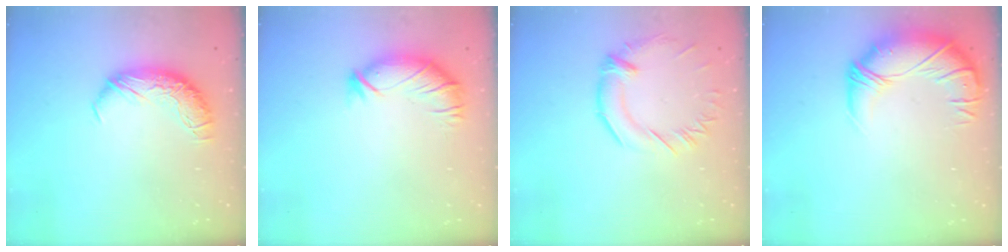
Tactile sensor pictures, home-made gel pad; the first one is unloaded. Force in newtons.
{"total": 2.9, "press": 2.3, "slide": 1.6}
{"total": 1.2, "press": 0.6, "slide": 1.1}
{"total": 3.5, "press": 1.3, "slide": 3.3}